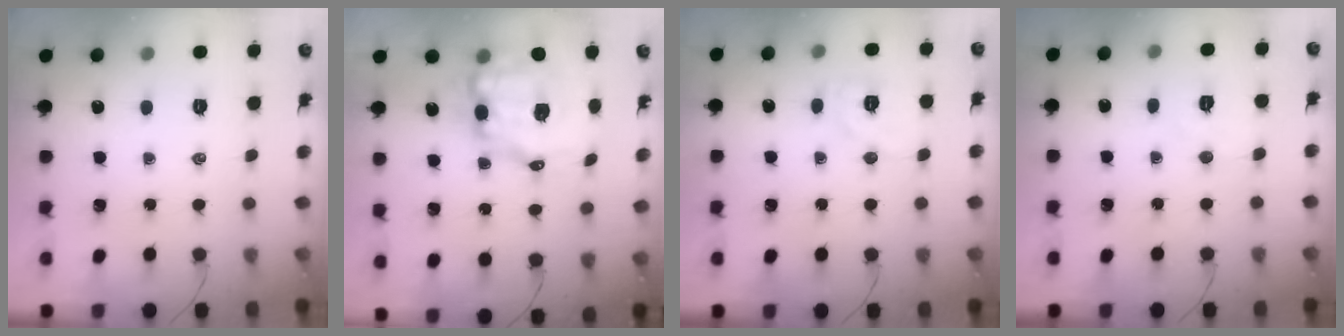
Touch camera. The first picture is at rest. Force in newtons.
{"total": 11.1, "press": 10.8, "slide": 2.4}
{"total": 7.4, "press": 7.3, "slide": 1.5}
{"total": 5.1, "press": 5.0, "slide": 1.0}